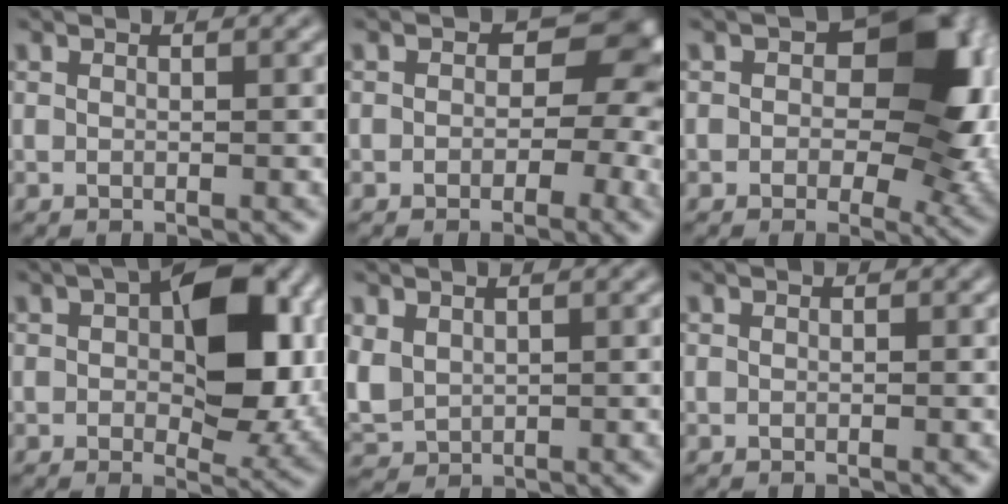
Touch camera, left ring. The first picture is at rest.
{"total": 8.7, "force": [0.0, 6.2, 6.1], "torque": [-0.030, 0.023, -0.018]}
{"total": 11.1, "force": [1.4, 6.7, 8.7], "torque": [-0.115, 0.006, 0.023]}
{"total": 10.4, "force": [1.5, 5.6, 8.7], "torque": [-0.122, 0.012, 0.024]}
{"total": 2.4, "force": [0.3, 1.9, 1.5], "torque": [-0.052, 0.002, 0.017]}
{"total": 0.0}